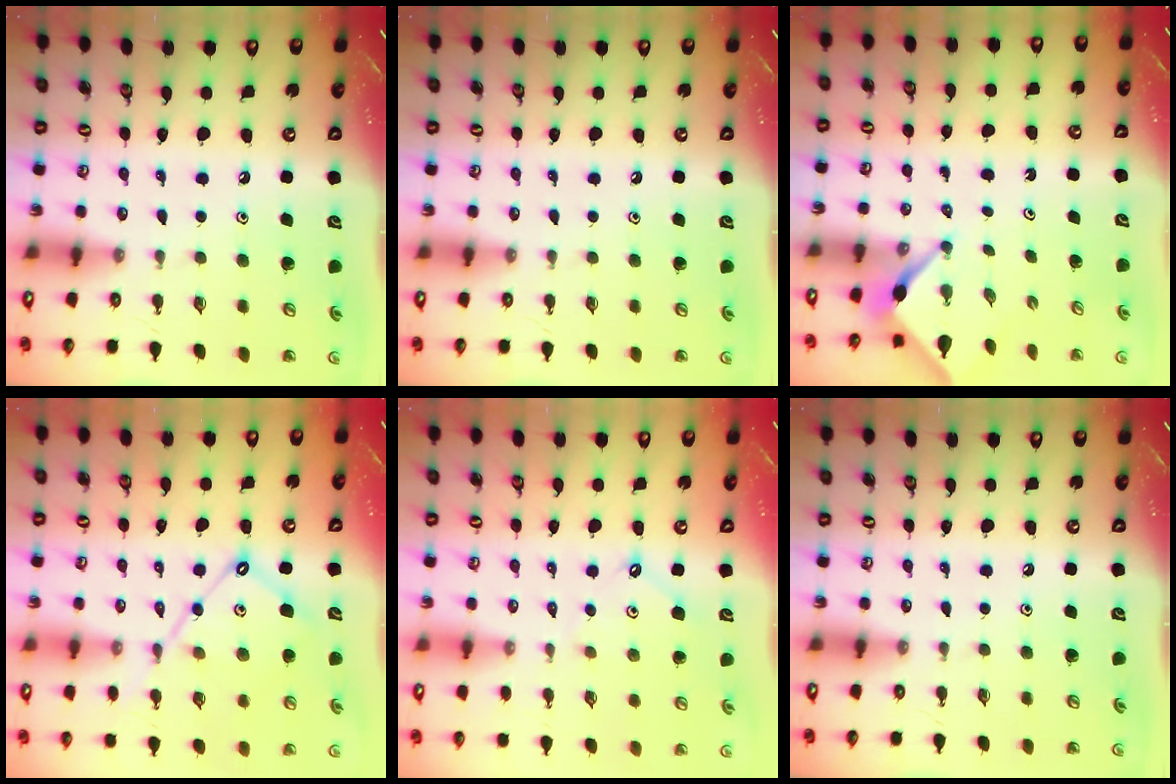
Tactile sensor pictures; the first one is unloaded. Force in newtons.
{"total": 0.0}
{"total": 2.5, "press": 2.5, "slide": 0.3}
{"total": 12.5, "press": 12.5, "slide": 1.1}
{"total": 4.1, "press": 4.1, "slide": 0.5}
{"total": 0.0}